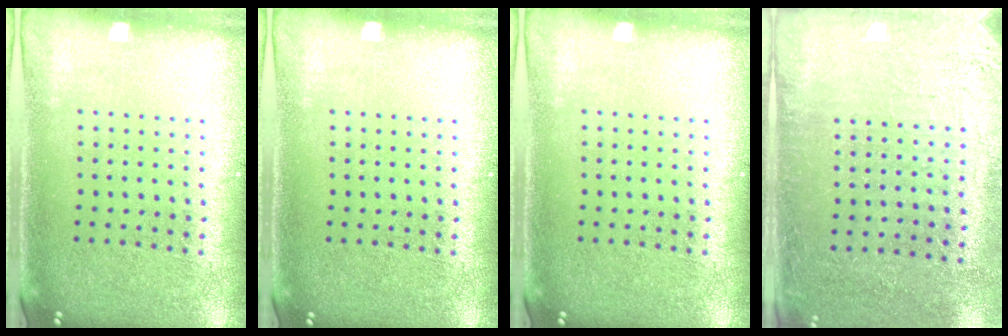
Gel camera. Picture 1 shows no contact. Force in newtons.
{"total": 0.0}
{"total": 0.0}
{"total": 2.9, "press": 2.7, "slide": 1.0}